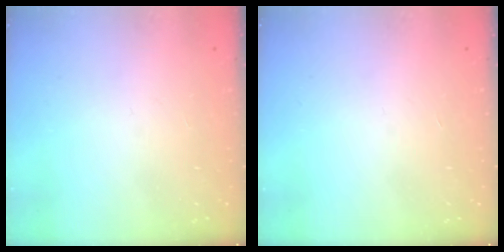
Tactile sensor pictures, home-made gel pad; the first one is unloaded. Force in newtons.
{"total": 0.0}